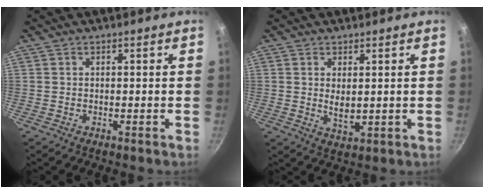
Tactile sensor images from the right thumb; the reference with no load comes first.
{"total": 4.0, "force": [0.7, 1.9, 3.5], "torque": [-0.060, -0.012, 0.018]}